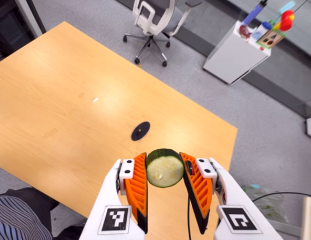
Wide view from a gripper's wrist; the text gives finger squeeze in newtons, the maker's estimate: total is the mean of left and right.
{"total": 11.4, "left": 10.9, "right": 11.9}